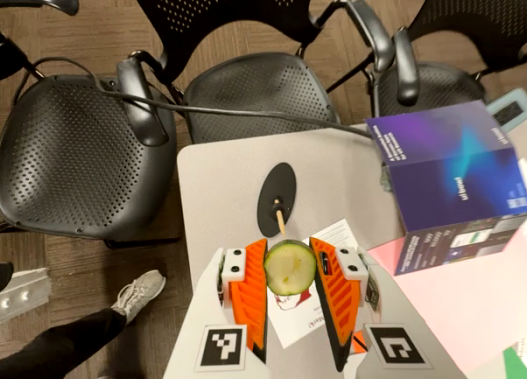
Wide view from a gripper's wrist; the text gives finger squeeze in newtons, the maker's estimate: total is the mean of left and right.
{"total": 14.5, "left": 15.0, "right": 14.0}